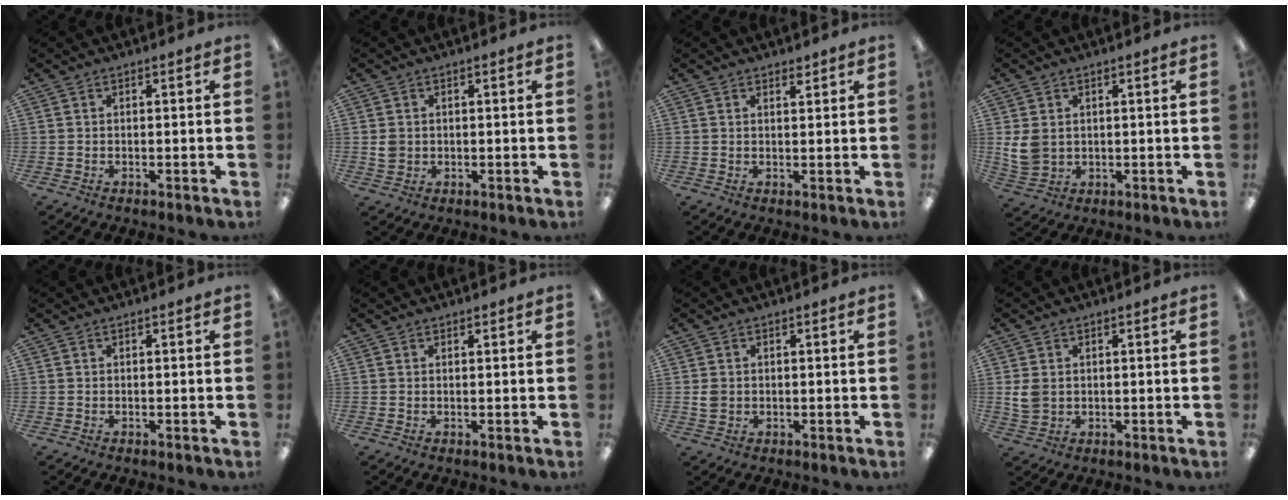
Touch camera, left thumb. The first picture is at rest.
{"total": 2.6, "force": [0.3, 2.3, 1.2], "torque": [-0.016, 0.001, 0.003]}
{"total": 1.2, "force": [1.1, 0.3, 0.4], "torque": [-0.008, -0.001, 0.020]}
{"total": 5.8, "force": [1.5, 4.6, 3.2], "torque": [-0.069, 0.000, 0.031]}
{"total": 0.0}
{"total": 0.7, "force": [0.6, 0.2, 0.2], "torque": [-0.005, 0.001, 0.011]}
{"total": 2.4, "force": [0.1, 2.0, 1.4], "torque": [-0.024, 0.005, 0.001]}
{"total": 4.2, "force": [0.8, 3.3, 2.5], "torque": [-0.055, 0.003, 0.017]}